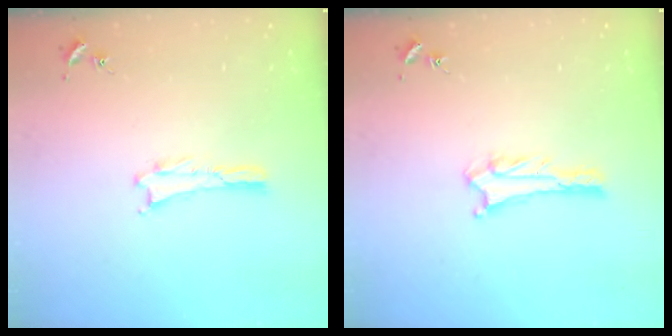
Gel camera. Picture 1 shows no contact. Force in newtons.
{"total": 2.7, "press": 2.7, "slide": 0.2}